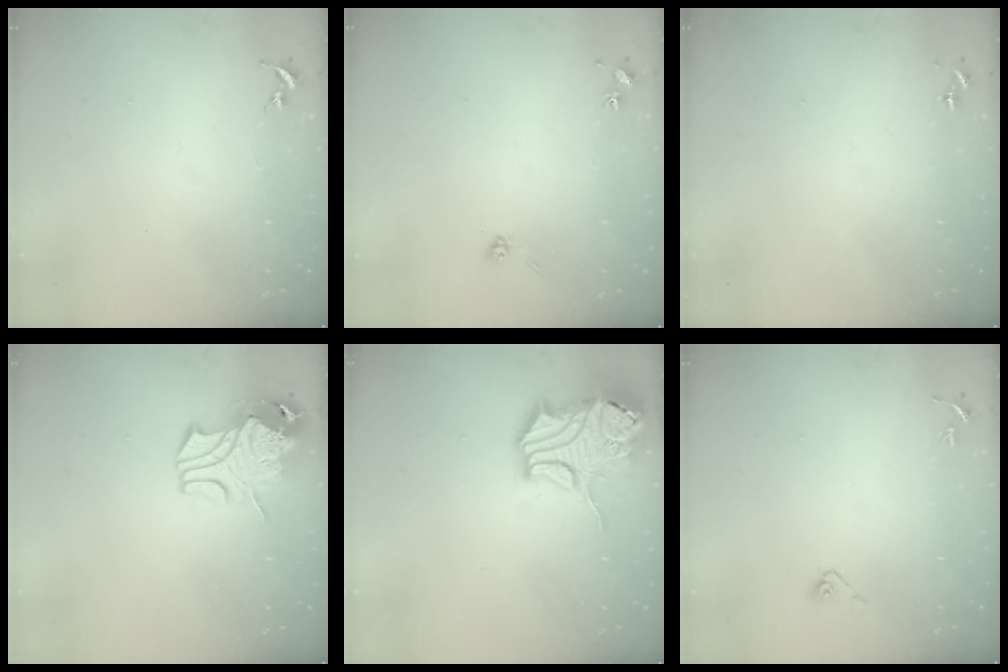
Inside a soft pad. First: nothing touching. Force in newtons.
{"total": 4.0, "press": 3.8, "slide": 1.4}
{"total": 0.0}
{"total": 12.1, "press": 12.0, "slide": 1.8}
{"total": 15.2, "press": 15.0, "slide": 2.4}
{"total": 4.1, "press": 3.7, "slide": 1.7}